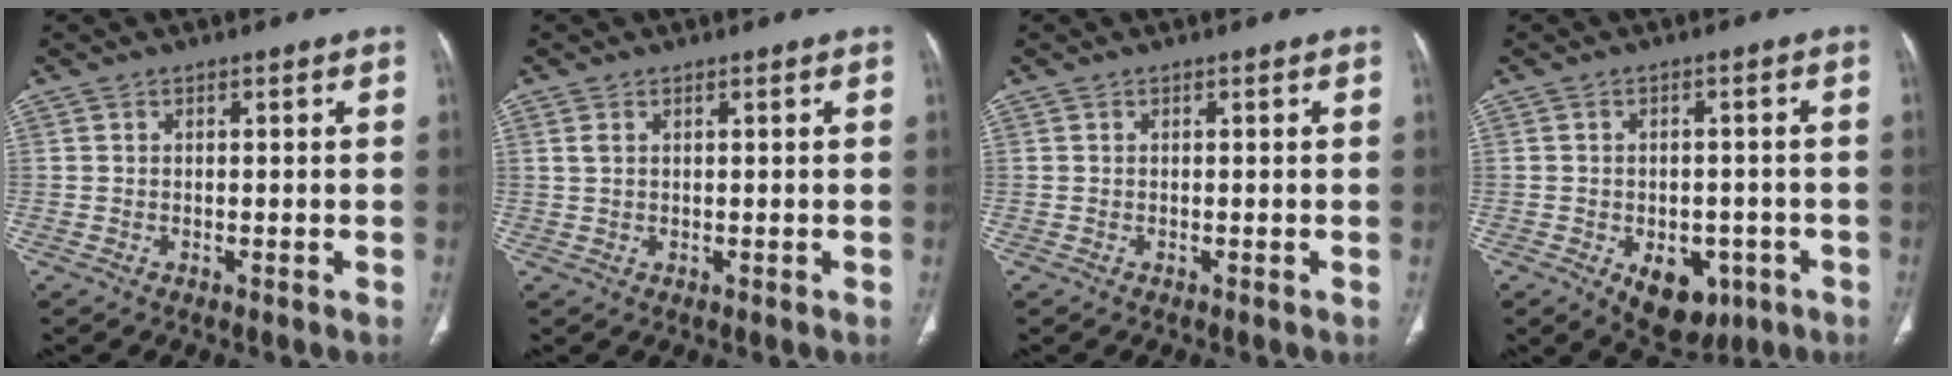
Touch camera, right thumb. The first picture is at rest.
{"total": 1.3, "force": [0.7, 0.7, 0.9], "torque": [-0.025, 0.008, 0.022]}
{"total": 0.0}
{"total": 9.4, "force": [-3.9, 6.1, 6.0], "torque": [-0.054, 0.013, -0.040]}